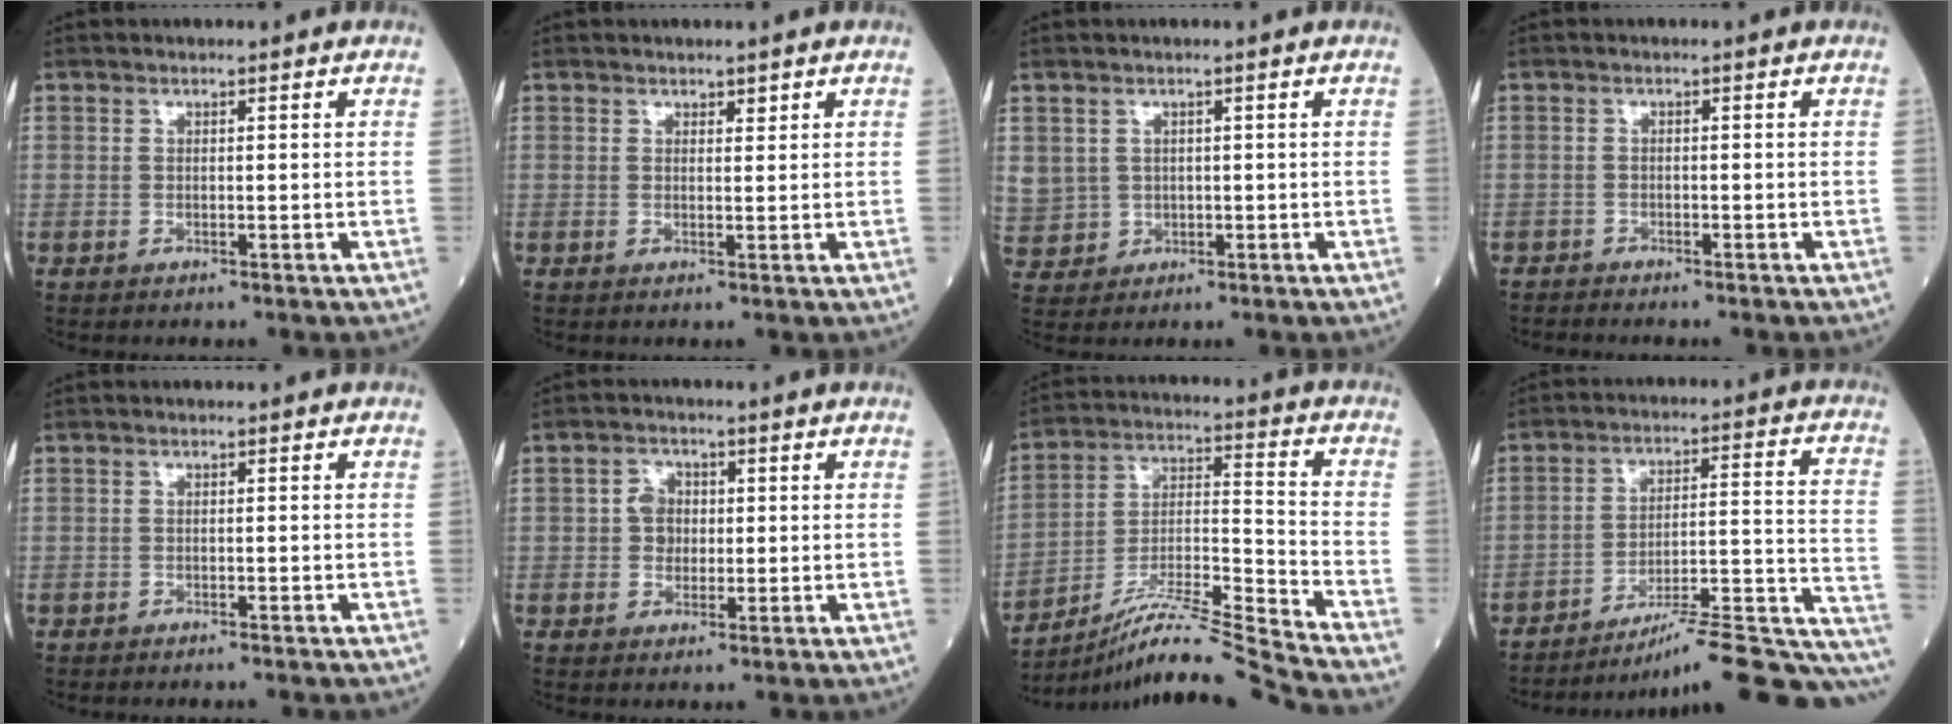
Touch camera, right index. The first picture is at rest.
{"total": 1.0, "force": [0.8, 0.4, 0.4], "torque": [-0.004, -0.002, 0.011]}
{"total": 8.7, "force": [0.7, 8.4, 2.1], "torque": [-0.093, 0.019, 0.039]}
{"total": 1.3, "force": [-1.3, 0.0, -0.3], "torque": [0.001, -0.005, -0.028]}
{"total": 1.2, "force": [-1.2, 0.0, 0.4], "torque": [-0.007, -0.002, -0.015]}
{"total": 3.2, "force": [0.2, 2.7, 1.6], "torque": [-0.025, 0.009, 0.001]}
{"total": 15.4, "force": [-14.2, -3.5, 4.9], "torque": [-0.079, 0.014, -0.254]}
{"total": 19.5, "force": [-16.4, 1.0, 10.5], "torque": [-0.083, 0.033, -0.234]}